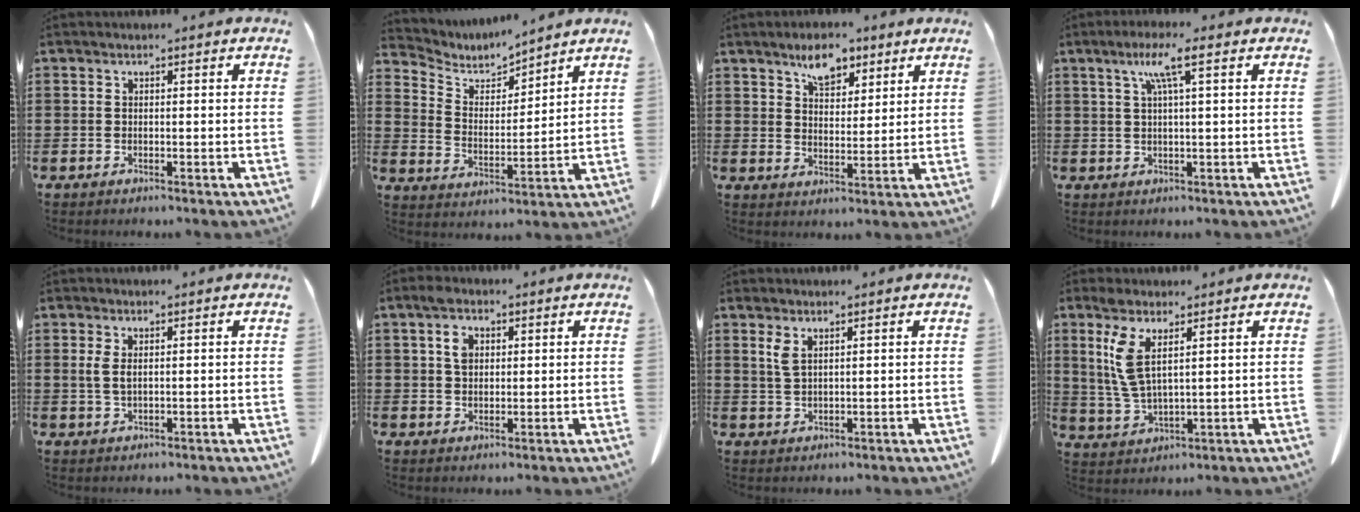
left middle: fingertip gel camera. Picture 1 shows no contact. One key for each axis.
{"total": 5.0, "fx": 4.8, "fy": 1.5, "fz": 0.0, "tx": -0.031, "ty": -0.031, "tz": 0.081}
{"total": 6.6, "fx": 4.9, "fy": 3.3, "fz": 3.1, "tx": -0.052, "ty": -0.008, "tz": 0.084}
{"total": 5.1, "fx": 2.2, "fy": 0.0, "fz": 4.6, "tx": -0.097, "ty": 0.004, "tz": 0.033}
{"total": 2.6, "fx": 0.6, "fy": 0.9, "fz": 2.3, "tx": -0.056, "ty": 0.002, "tz": 0.007}
{"total": 3.9, "fx": 1.6, "fy": 2.6, "fz": 2.5, "tx": -0.051, "ty": 0.009, "tz": 0.027}
{"total": 2.4, "fx": 1.4, "fy": 0.7, "fz": 1.8, "tx": -0.041, "ty": 0.004, "tz": 0.025}
{"total": 6.6, "fx": 3.4, "fy": 1.9, "fz": 5.4, "tx": -0.129, "ty": -0.004, "tz": 0.057}